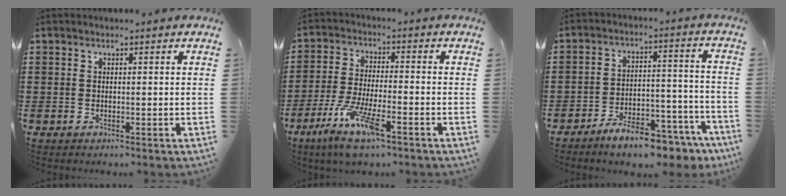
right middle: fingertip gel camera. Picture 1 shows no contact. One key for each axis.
{"total": 8.7, "fx": -5.5, "fy": 1.4, "fz": 6.6, "tx": -0.142, "ty": -0.012, "tz": -0.104}
{"total": 8.0, "fx": -7.1, "fy": 1.4, "fz": 3.3, "tx": -0.048, "ty": 0.022, "tz": -0.130}